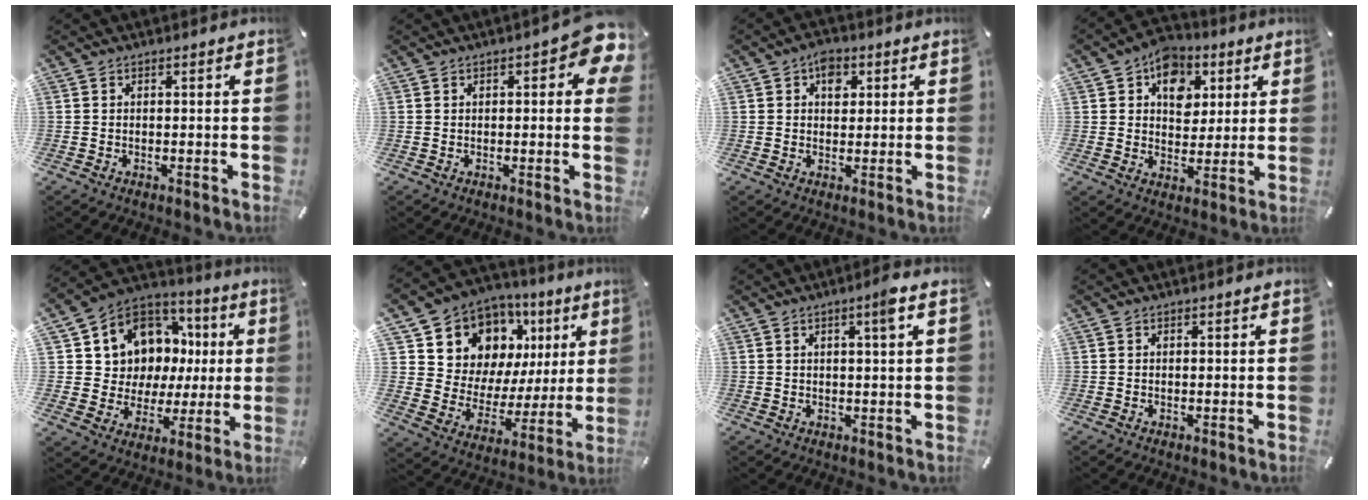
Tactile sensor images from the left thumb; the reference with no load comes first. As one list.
[{"total": 7.2, "force": [2.2, 3.0, 6.1], "torque": [-0.067, -0.009, 0.031]}, {"total": 4.5, "force": [1.6, 3.3, 2.6], "torque": [-0.015, -0.009, 0.020]}, {"total": 10.4, "force": [4.0, 8.2, 5.0], "torque": [-0.055, -0.016, 0.069]}, {"total": 10.5, "force": [3.3, 9.8, 1.9], "torque": [-0.042, -0.049, 0.079]}, {"total": 12.0, "force": [7.6, 9.0, 2.6], "torque": [-0.052, -0.079, 0.142]}, {"total": 3.7, "force": [1.6, 0.1, 3.4], "torque": [-0.051, -0.006, 0.021]}, {"total": 0.0}]